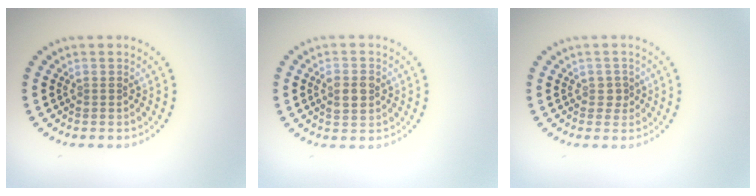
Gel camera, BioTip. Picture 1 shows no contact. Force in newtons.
{"total": 2.2, "press": 2.2, "slide": 0.2}
{"total": 1.0, "press": 0.9, "slide": 0.4}